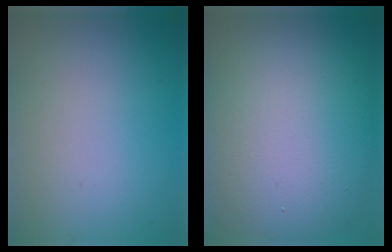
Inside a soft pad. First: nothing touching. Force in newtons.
{"total": 13.4, "press": 13.4, "slide": 0.4}